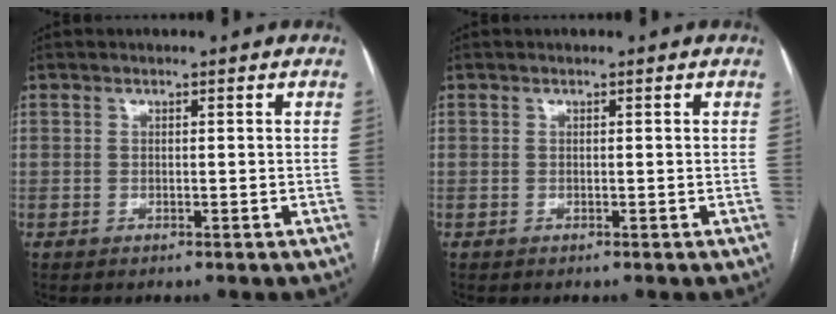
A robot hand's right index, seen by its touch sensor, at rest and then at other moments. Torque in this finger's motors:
{"motor_torque": [0.00, 0.00, 0.00, 0.00]}